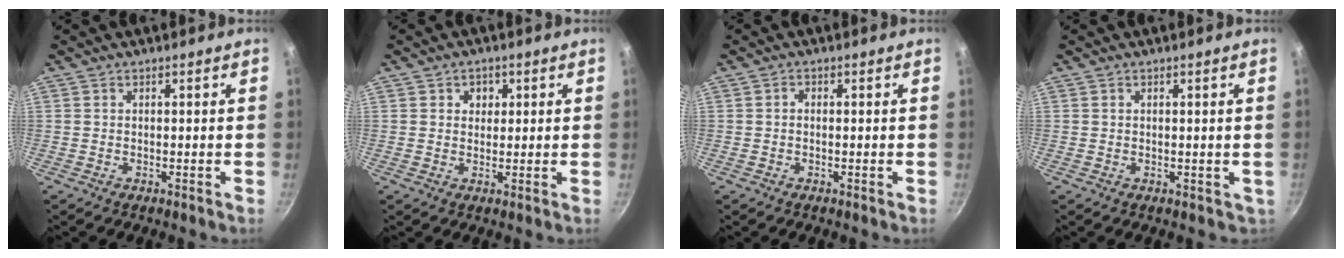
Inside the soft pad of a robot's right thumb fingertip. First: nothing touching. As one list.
[{"total": 2.5, "force": [0.9, 2.1, 1.1], "torque": [0.005, -0.002, 0.011]}, {"total": 0.7, "force": [-0.2, 0.5, 0.5], "torque": [-0.004, 0.001, -0.007]}, {"total": 1.4, "force": [0.4, 1.2, 0.7], "torque": [-0.003, -0.002, 0.012]}]